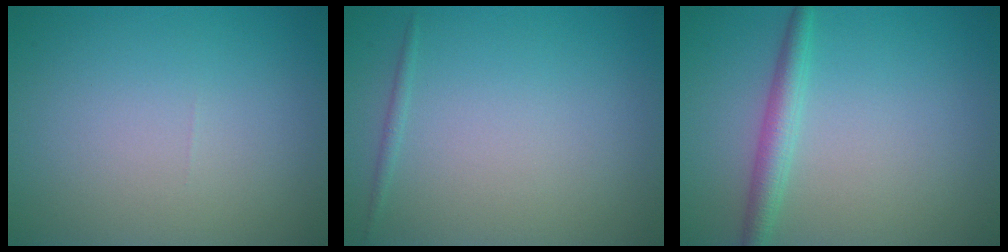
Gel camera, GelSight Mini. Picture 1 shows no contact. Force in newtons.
{"total": 0.6, "press": 0.6, "slide": 0.1}
{"total": 2.5, "press": 2.5, "slide": 0.0}